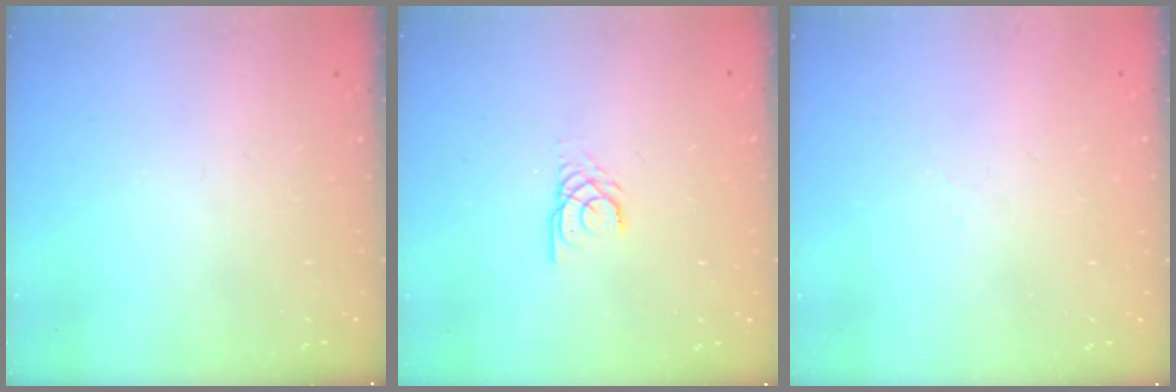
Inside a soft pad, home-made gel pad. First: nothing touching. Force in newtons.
{"total": 2.3, "press": 2.3, "slide": 0.2}
{"total": 2.7, "press": 2.6, "slide": 0.7}